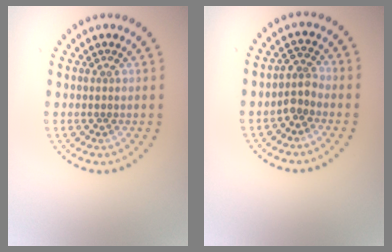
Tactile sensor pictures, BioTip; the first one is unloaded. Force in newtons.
{"total": 2.0, "press": 1.5, "slide": 1.2}